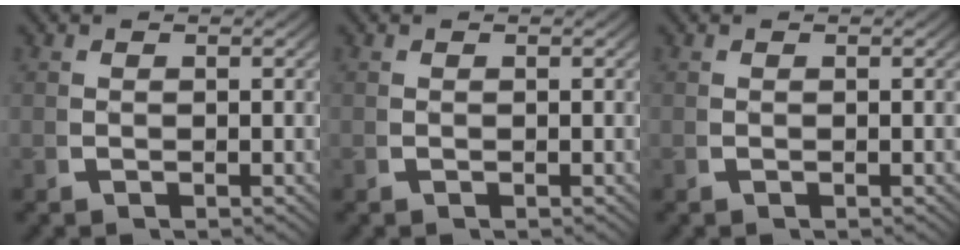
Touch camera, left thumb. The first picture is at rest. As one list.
[{"total": 0.0}, {"total": 0.0}]